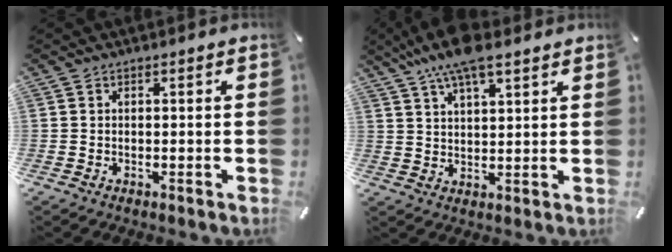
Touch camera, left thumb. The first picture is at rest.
{"total": 9.6, "force": [6.8, 3.2, 5.8], "torque": [-0.119, -0.021, 0.125]}